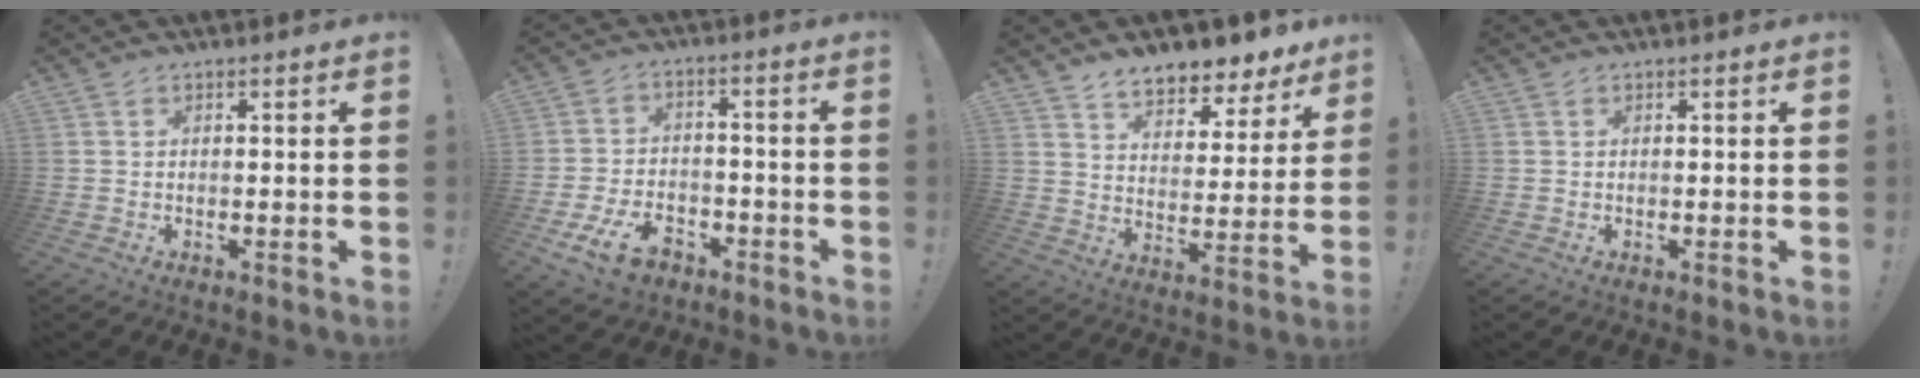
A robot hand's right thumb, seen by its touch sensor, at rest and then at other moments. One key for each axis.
{"total": 10.8, "fx": -5.8, "fy": 7.0, "fz": 5.7, "tx": -0.091, "ty": 0.038, "tz": -0.104}
{"total": 9.6, "fx": 8.1, "fy": 3.8, "fz": 3.4, "tx": -0.054, "ty": -0.068, "tz": 0.146}
{"total": 0.0}